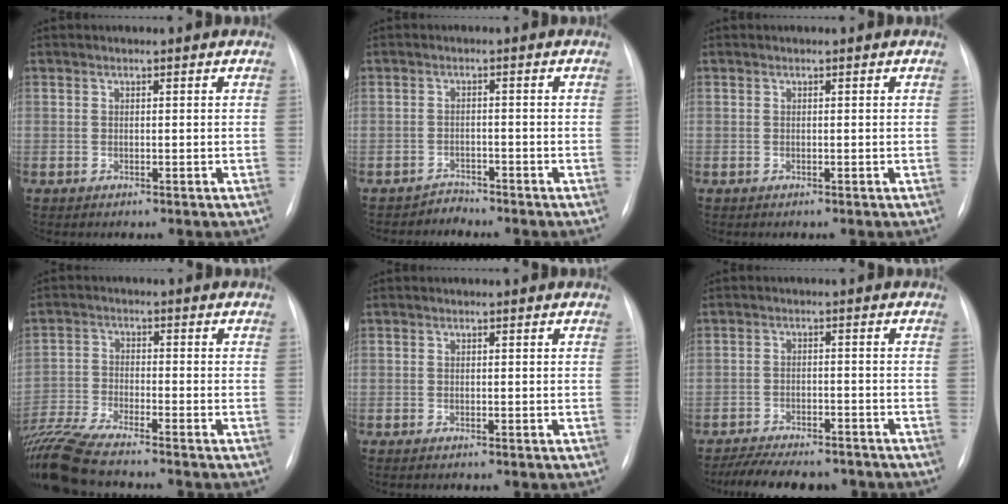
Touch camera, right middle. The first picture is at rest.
{"total": 1.9, "force": [-1.6, 0.2, -1.0], "torque": [0.029, -0.007, -0.026]}
{"total": 0.0}
{"total": 10.6, "force": [-9.5, -0.5, 4.5], "torque": [-0.088, -0.018, -0.170]}
{"total": 0.8, "force": [-0.6, 0.1, 0.5], "torque": [-0.003, -0.001, -0.003]}
{"total": 12.7, "force": [-11.1, 3.8, 5.1], "torque": [-0.087, 0.005, -0.152]}